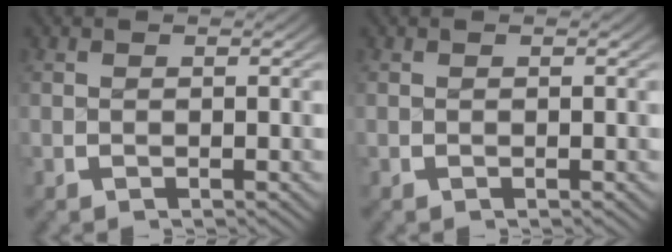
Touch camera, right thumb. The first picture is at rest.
{"total": 0.0}